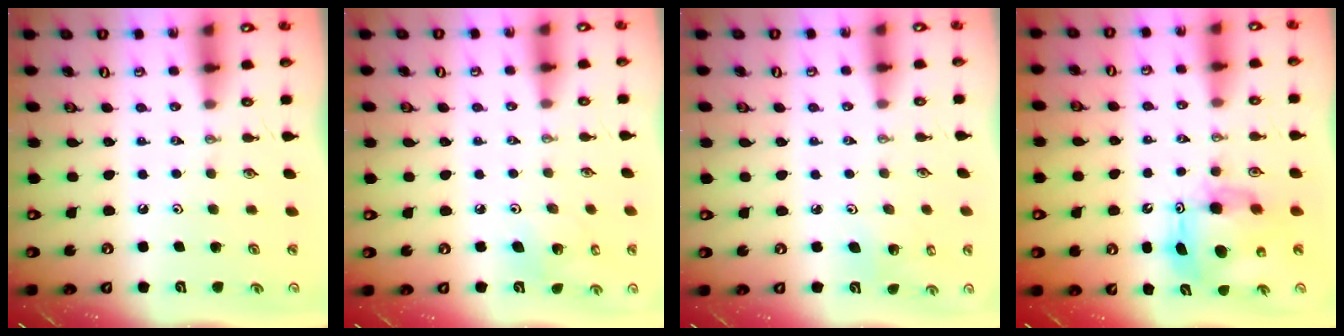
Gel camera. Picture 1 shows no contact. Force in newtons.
{"total": 6.0, "press": 5.6, "slide": 2.3}
{"total": 3.7, "press": 3.6, "slide": 0.8}
{"total": 11.1, "press": 11.1, "slide": 1.1}